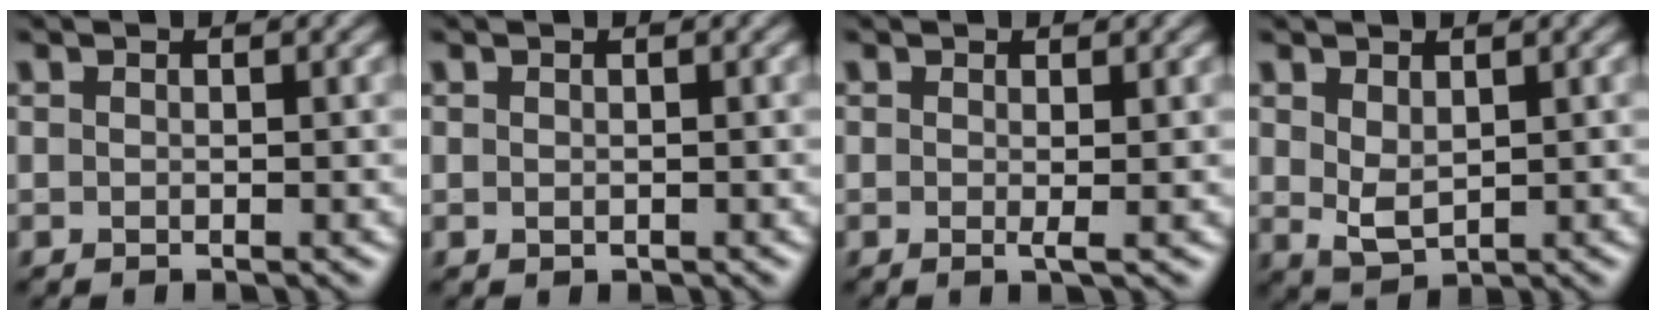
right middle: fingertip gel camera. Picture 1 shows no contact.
{"total": 0.0}
{"total": 1.0, "force": [0.0, 0.0, 1.0], "torque": [-0.017, -0.005, -0.002]}
{"total": 2.4, "force": [0.8, 1.4, 1.7], "torque": [-0.037, -0.005, 0.023]}